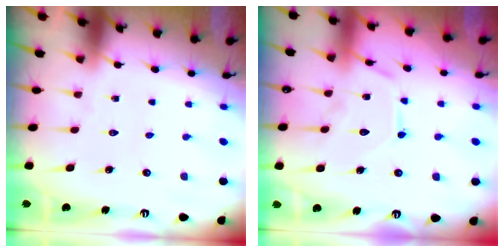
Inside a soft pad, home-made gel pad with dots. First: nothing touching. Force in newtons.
{"total": 12.4, "press": 12.4, "slide": 1.1}